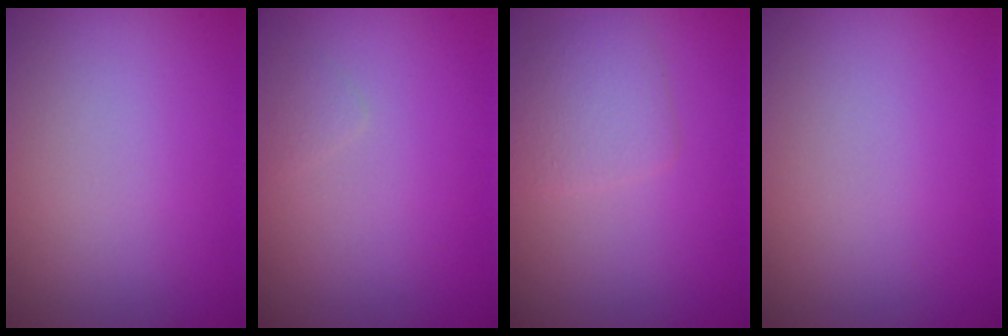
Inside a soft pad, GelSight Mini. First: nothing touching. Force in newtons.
{"total": 0.6, "press": 0.6, "slide": 0.0}
{"total": 2.3, "press": 2.3, "slide": 0.0}
{"total": 0.0}